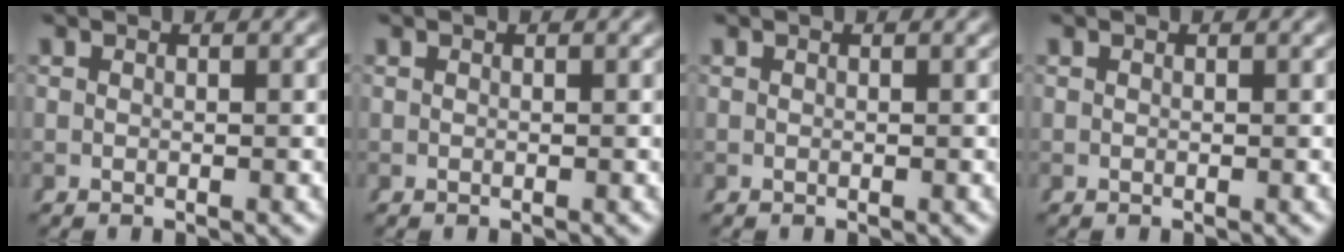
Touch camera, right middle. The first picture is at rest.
{"total": 0.0}
{"total": 0.0}
{"total": 0.0}